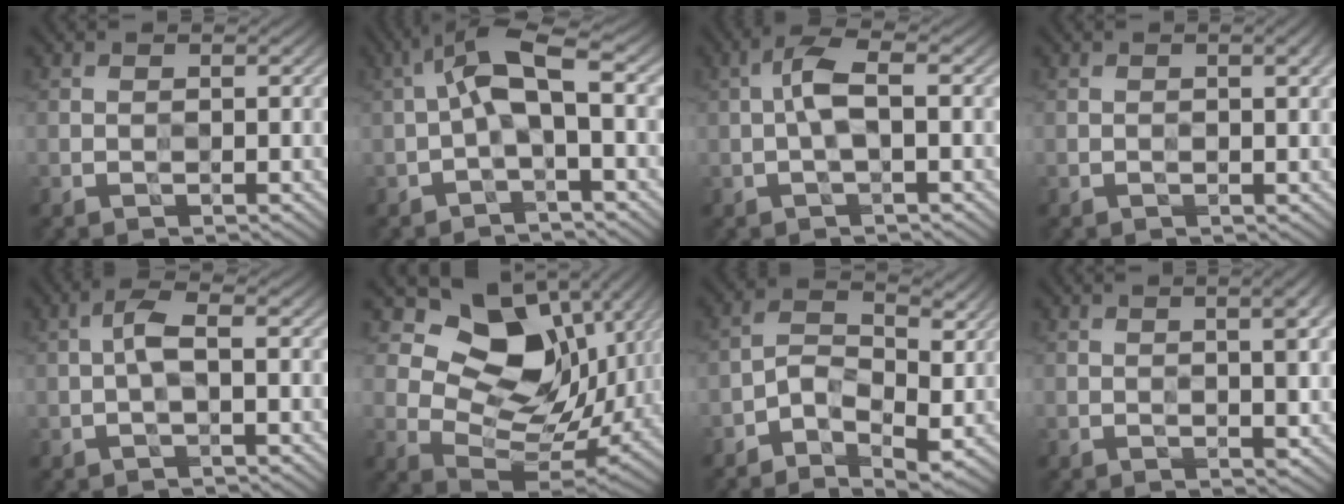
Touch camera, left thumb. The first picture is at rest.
{"total": 7.1, "force": [-0.2, 2.3, 6.7], "torque": [-0.135, 0.025, -0.018]}
{"total": 3.7, "force": [0.0, 1.0, 3.6], "torque": [-0.079, 0.014, -0.008]}
{"total": 1.9, "force": [0.6, 0.3, 1.8], "torque": [-0.027, 0.002, 0.006]}
{"total": 2.6, "force": [0.0, 0.6, 2.5], "torque": [-0.056, 0.012, -0.007]}
{"total": 15.3, "force": [6.4, 9.9, 9.7], "torque": [-0.165, 0.006, 0.115]}
{"total": 5.3, "force": [-1.8, 3.0, 4.0], "torque": [-0.075, 0.000, -0.041]}
{"total": 4.8, "force": [1.0, 0.9, 4.6], "torque": [-0.068, 0.006, 0.019]}